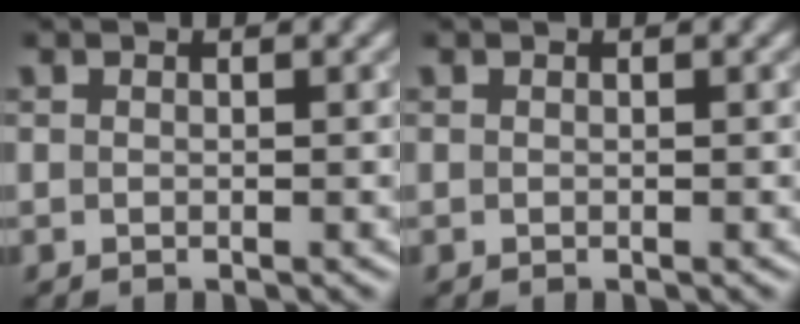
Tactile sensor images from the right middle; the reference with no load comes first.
{"total": 0.0}